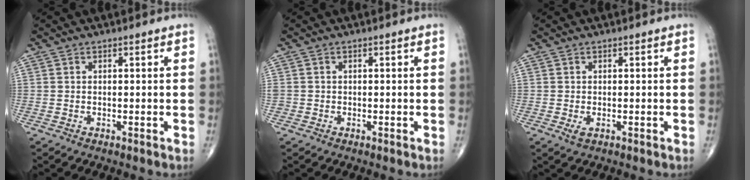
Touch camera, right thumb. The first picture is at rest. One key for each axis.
{"total": 0.7, "fx": -0.1, "fy": 0.7, "fz": 0.2, "tx": 0.002, "ty": 0.003, "tz": -0.001}
{"total": 0.7, "fx": -0.2, "fy": 0.4, "fz": 0.5, "tx": -0.011, "ty": -0.002, "tz": -0.003}